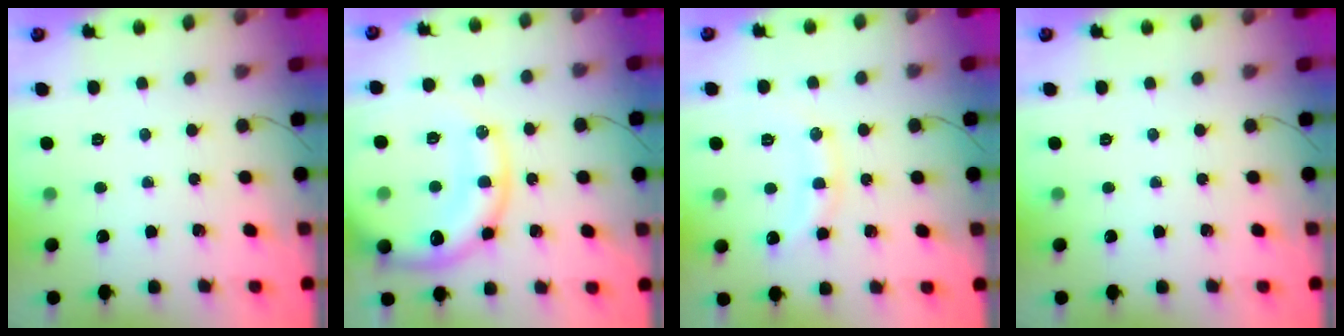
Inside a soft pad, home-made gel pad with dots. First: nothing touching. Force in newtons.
{"total": 22.1, "press": 21.7, "slide": 4.4}
{"total": 10.4, "press": 10.4, "slide": 0.5}
{"total": 0.0}